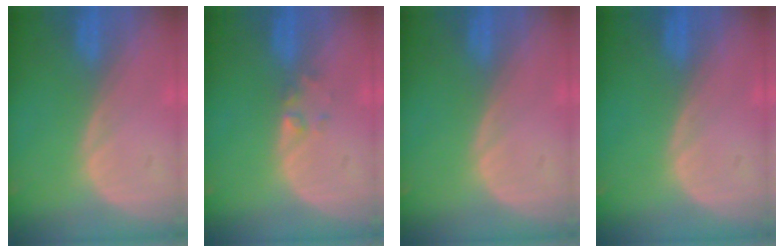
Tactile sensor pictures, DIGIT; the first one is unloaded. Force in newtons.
{"total": 1.4, "press": 1.3, "slide": 0.2}
{"total": 0.0}
{"total": 0.0}